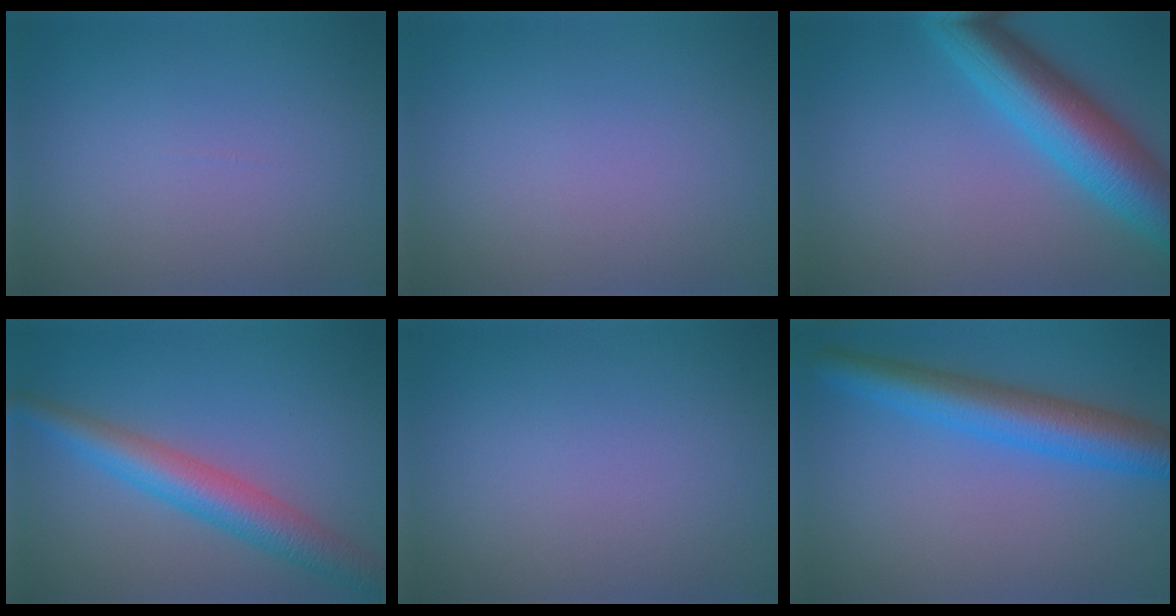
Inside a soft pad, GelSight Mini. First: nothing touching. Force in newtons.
{"total": 0.0}
{"total": 9.0, "press": 9.0, "slide": 0.3}
{"total": 5.5, "press": 5.5, "slide": 0.1}
{"total": 0.0}
{"total": 6.5, "press": 6.5, "slide": 0.2}